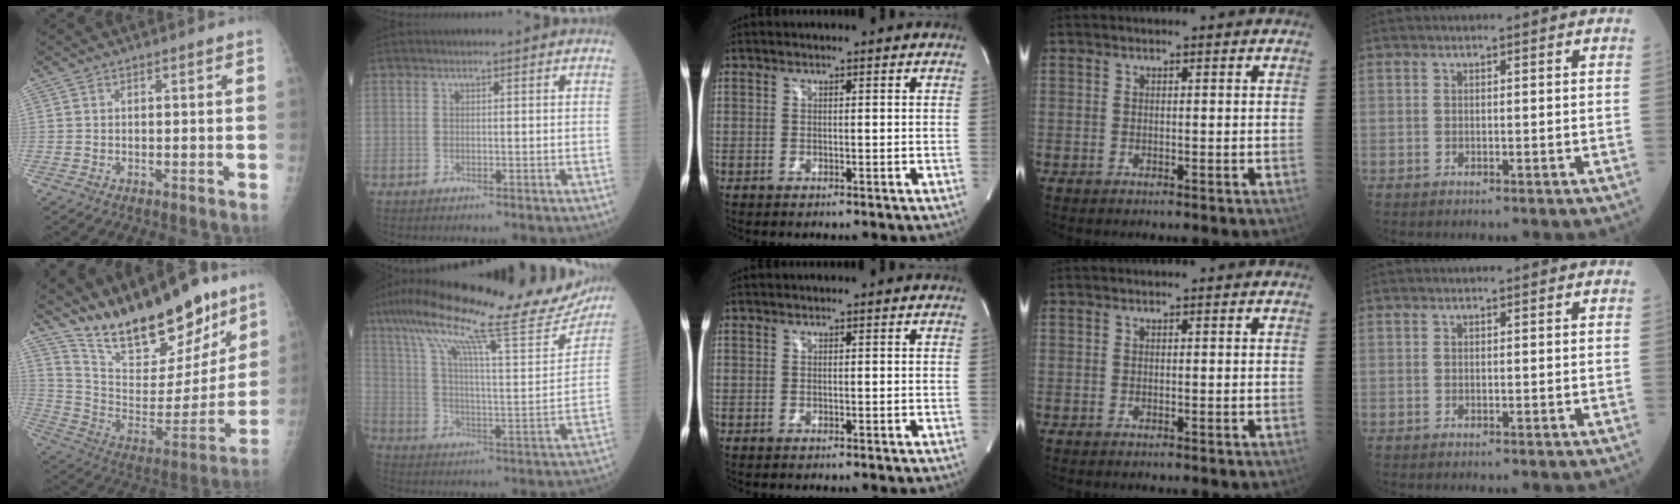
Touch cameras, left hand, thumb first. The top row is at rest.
{"thumb": {"total": 23.8, "force": [18.4, 8.6, 12.5], "torque": [-0.154, -0.093, 0.308]}, "index": {"total": 26.4, "force": [21.6, 2.7, 14.9], "torque": [-0.257, 0.005, 0.310]}}